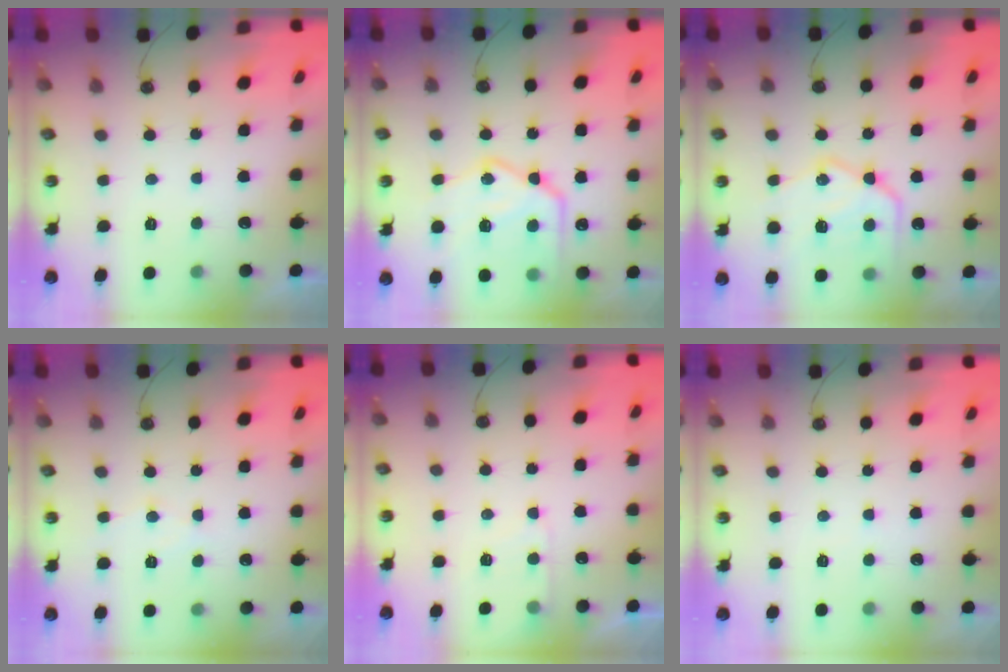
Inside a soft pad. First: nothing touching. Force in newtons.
{"total": 20.3, "press": 20.2, "slide": 2.0}
{"total": 18.1, "press": 18.0, "slide": 1.4}
{"total": 6.1, "press": 6.1, "slide": 0.4}
{"total": 5.4, "press": 5.3, "slide": 0.7}
{"total": 2.4, "press": 2.3, "slide": 0.4}